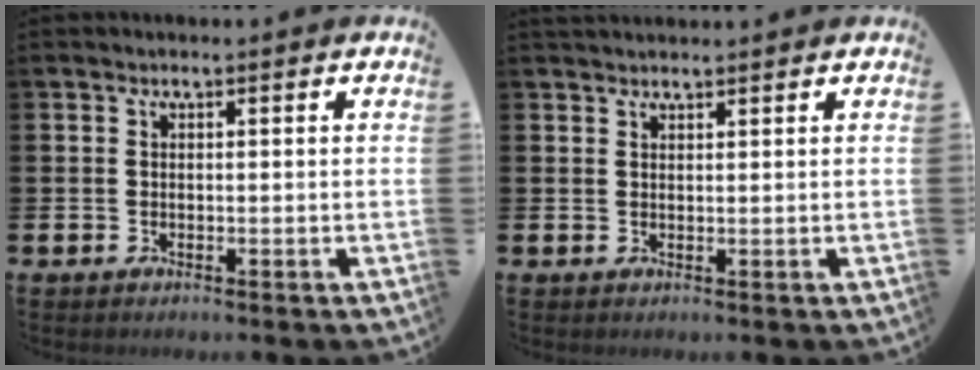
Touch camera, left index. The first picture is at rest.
{"total": 1.0, "force": [1.0, 0.2, 0.1], "torque": [0.008, -0.003, 0.016]}